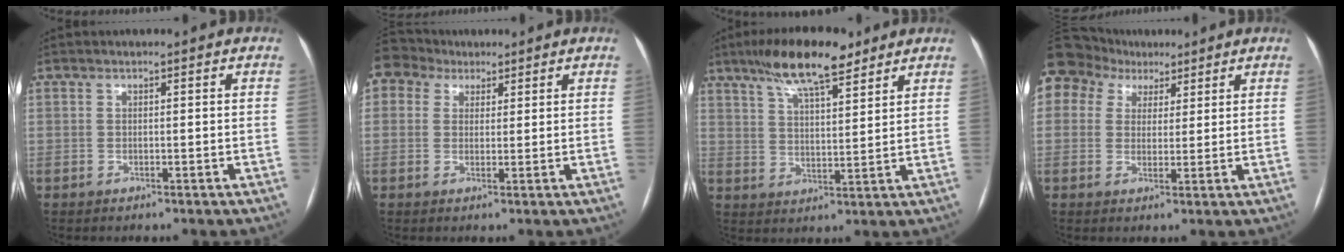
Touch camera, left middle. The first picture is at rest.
{"total": 4.6, "force": [3.3, 3.2, 0.2], "torque": [-0.010, 0.024, 0.062]}
{"total": 12.0, "force": [8.6, 2.7, 7.9], "torque": [-0.145, 0.018, 0.149]}
{"total": 13.4, "force": [7.5, 10.5, 3.9], "torque": [-0.120, 0.064, 0.138]}